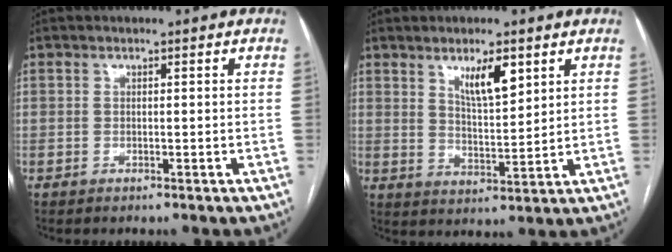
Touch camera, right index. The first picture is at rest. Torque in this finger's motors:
{"motor_torque": [0.17, 0.17, 0.35, 0.06]}